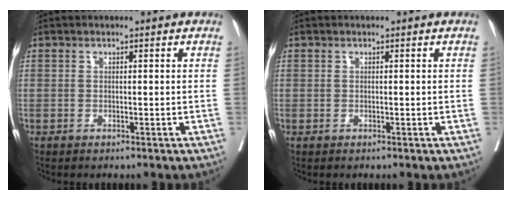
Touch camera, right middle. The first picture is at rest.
{"total": 0.0}